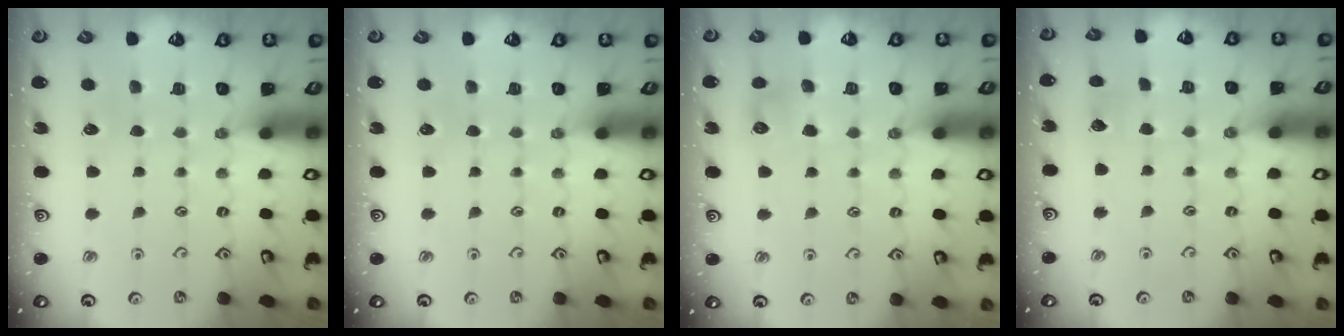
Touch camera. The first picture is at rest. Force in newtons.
{"total": 0.0}
{"total": 5.6, "press": 5.6, "slide": 0.5}
{"total": 2.9, "press": 2.9, "slide": 0.3}